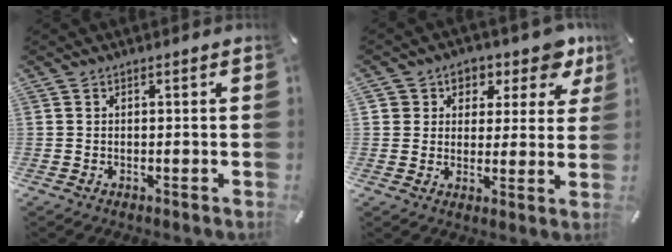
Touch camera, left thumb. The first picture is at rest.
{"total": 7.8, "force": [3.7, 6.2, 3.0], "torque": [-0.032, -0.025, 0.063]}